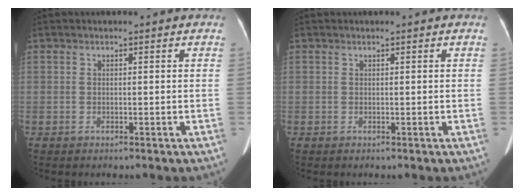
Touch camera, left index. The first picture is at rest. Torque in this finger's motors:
{"motor_torque": [0.04, 0.08, 0.00, 0.01]}